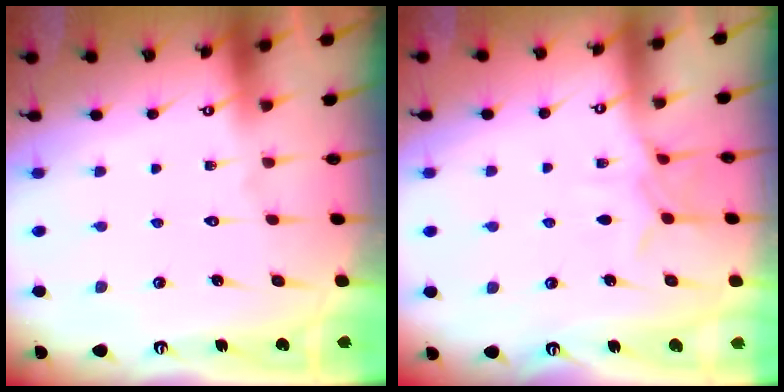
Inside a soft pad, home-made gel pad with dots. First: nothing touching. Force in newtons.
{"total": 7.9, "press": 7.8, "slide": 0.7}